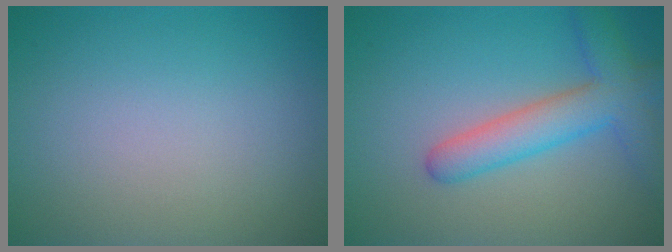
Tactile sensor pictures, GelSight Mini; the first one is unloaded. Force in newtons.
{"total": 5.3, "press": 5.2, "slide": 0.2}